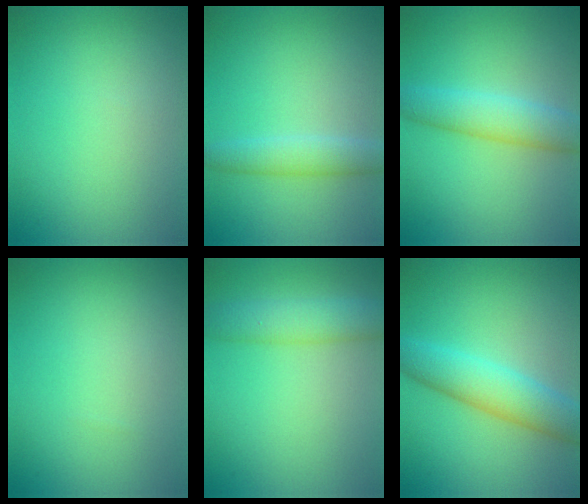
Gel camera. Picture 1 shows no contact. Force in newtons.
{"total": 2.7, "press": 2.7, "slide": 0.1}
{"total": 4.3, "press": 4.3, "slide": 0.1}
{"total": 0.0}
{"total": 4.0, "press": 4.0, "slide": 0.1}
{"total": 5.3, "press": 5.3, "slide": 0.2}